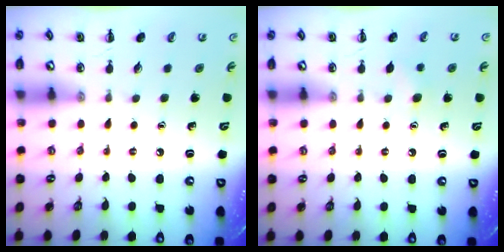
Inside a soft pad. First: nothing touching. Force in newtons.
{"total": 5.4, "press": 5.2, "slide": 1.4}